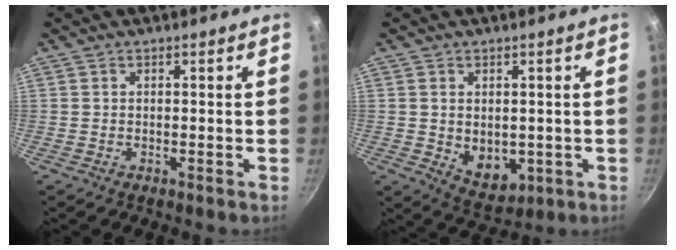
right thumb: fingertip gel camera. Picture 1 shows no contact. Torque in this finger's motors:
{"motor_torque": [-0.25, 0.54, 0.37, 0.56, -0.03]}